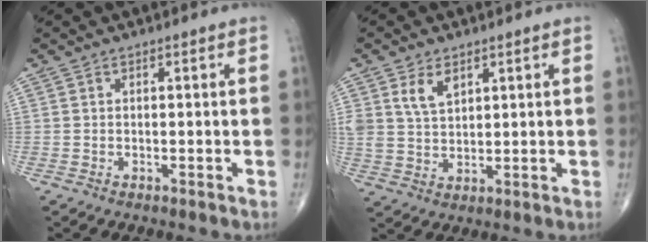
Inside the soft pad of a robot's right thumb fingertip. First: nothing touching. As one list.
[{"total": 5.6, "force": [2.9, 3.4, 3.5], "torque": [-0.055, -0.015, 0.061]}]